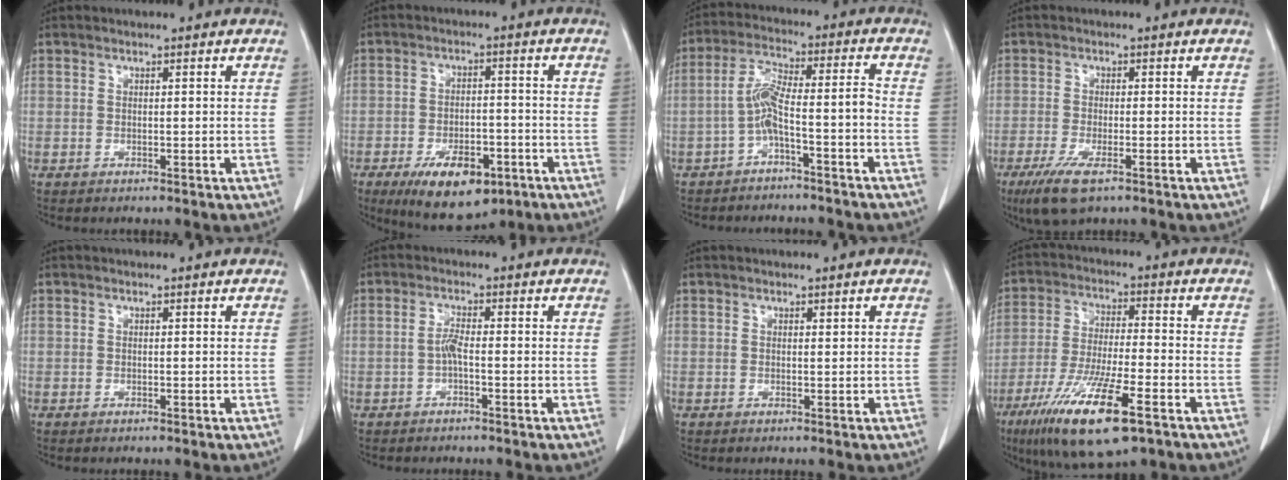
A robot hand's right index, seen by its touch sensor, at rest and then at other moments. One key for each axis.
{"total": 11.7, "fx": -6.7, "fy": 5.4, "fz": 8.0, "tx": -0.127, "ty": -0.009, "tz": -0.099}
{"total": 6.8, "fx": -3.0, "fy": 0.2, "fz": 6.1, "tx": -0.115, "ty": 0.034, "tz": -0.053}
{"total": 6.1, "fx": -3.7, "fy": 1.4, "fz": 4.7, "tx": -0.094, "ty": -0.017, "tz": -0.063}
{"total": 0.0}
{"total": 2.0, "fx": -0.6, "fy": 0.2, "fz": 1.9, "tx": -0.038, "ty": 0.003, "tz": -0.014}
{"total": 0.0}
{"total": 15.6, "fx": -8.6, "fy": 2.4, "fz": 12.8, "tx": -0.252, "ty": -0.036, "tz": -0.151}